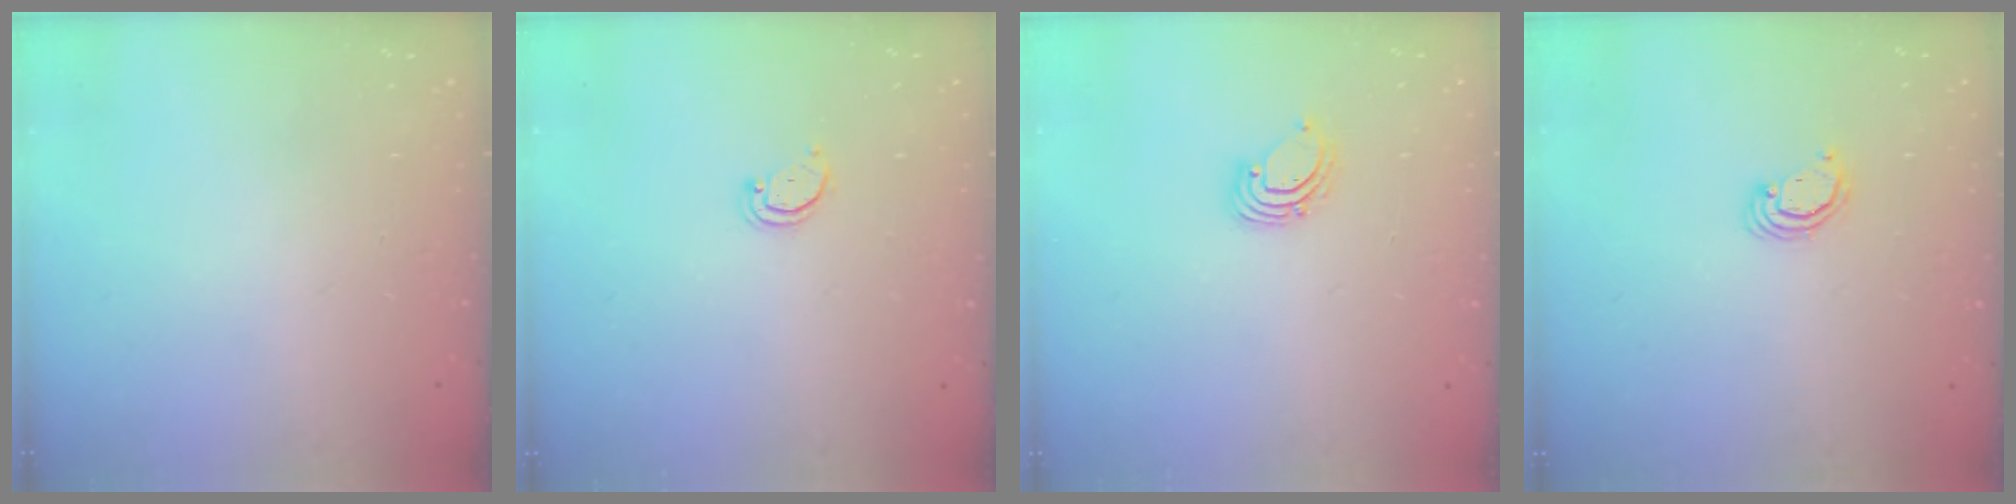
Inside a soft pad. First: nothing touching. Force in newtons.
{"total": 1.9, "press": 1.9, "slide": 0.2}
{"total": 2.6, "press": 2.6, "slide": 0.2}
{"total": 2.3, "press": 2.3, "slide": 0.2}